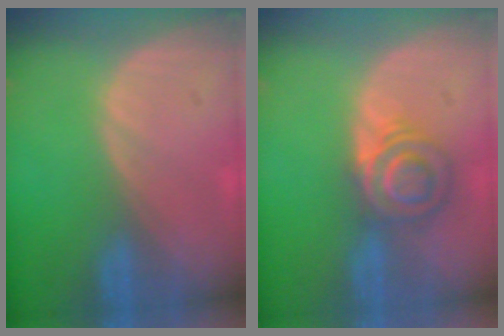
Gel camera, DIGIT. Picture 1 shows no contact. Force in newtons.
{"total": 5.7, "press": 5.6, "slide": 0.9}